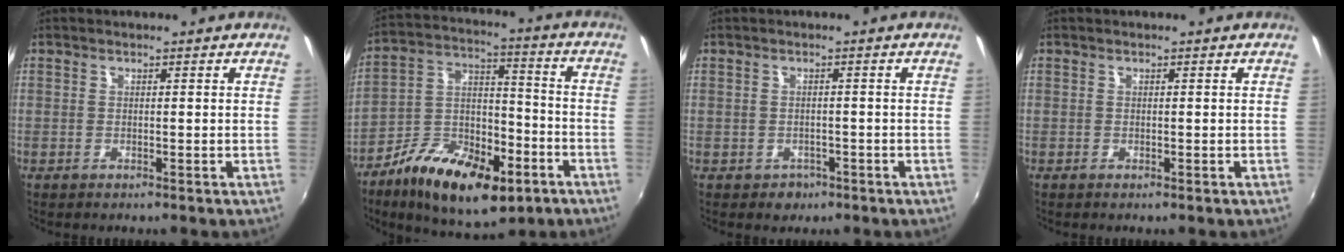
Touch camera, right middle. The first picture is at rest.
{"total": 19.8, "force": [-10.6, 9.3, 13.9], "torque": [-0.256, -0.007, -0.166]}
{"total": 2.7, "force": [-1.3, 2.3, 0.6], "torque": [-0.018, -0.001, -0.014]}
{"total": 0.0}